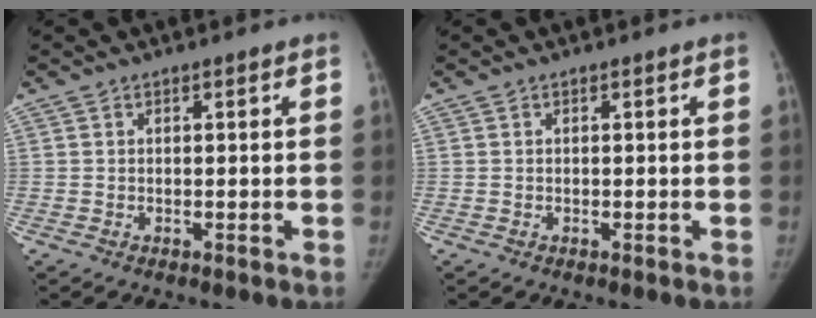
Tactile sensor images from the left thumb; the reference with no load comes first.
{"total": 0.0}